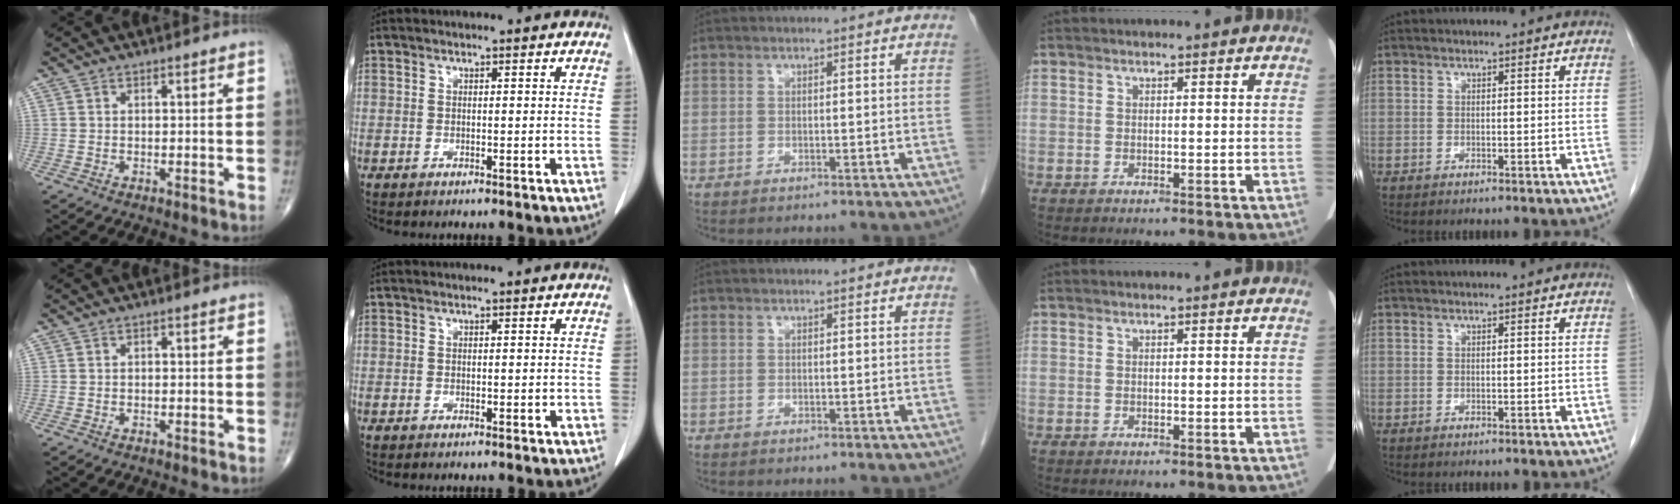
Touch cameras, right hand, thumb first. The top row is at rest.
{"thumb": {"total": 0.6, "force": [-0.1, 0.4, 0.4], "torque": [-0.003, 0.003, -0.004]}, "index": {"total": 0.7, "force": [0.2, 0.5, 0.5], "torque": [0.001, 0.001, 0.006]}}